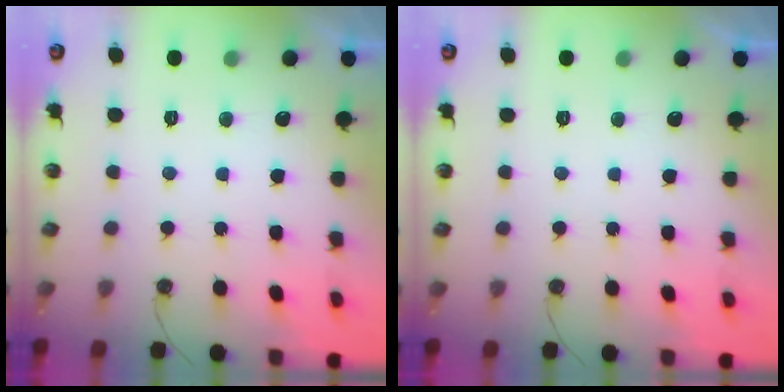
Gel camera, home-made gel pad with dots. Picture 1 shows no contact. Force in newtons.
{"total": 0.0}